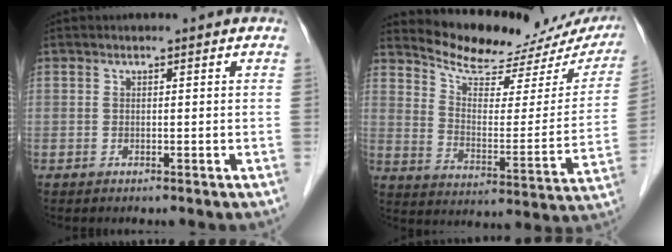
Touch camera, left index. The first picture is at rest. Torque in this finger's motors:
{"motor_torque": [0.41, -0.72, 0.20, 0.02]}